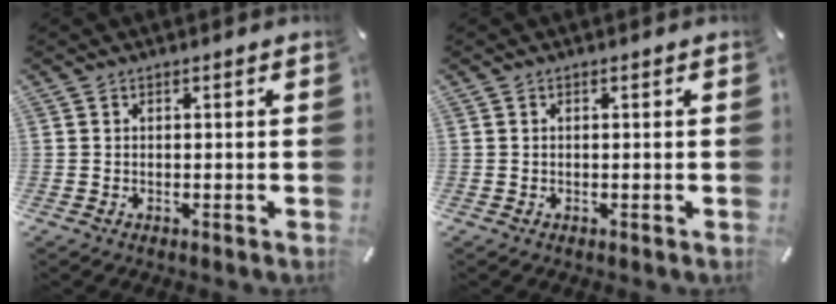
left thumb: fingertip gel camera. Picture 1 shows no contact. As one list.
[{"total": 0.0}]